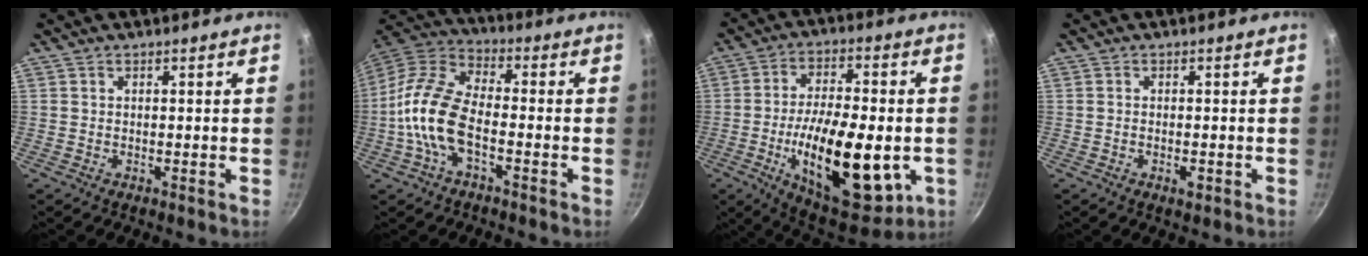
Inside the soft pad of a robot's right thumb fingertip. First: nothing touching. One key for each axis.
{"total": 13.1, "fx": -3.6, "fy": 6.4, "fz": 10.8, "tx": -0.206, "ty": 0.039, "tz": -0.087}
{"total": 23.6, "fx": -5.3, "fy": 10.4, "fz": 20.5, "tx": -0.308, "ty": 0.006, "tz": -0.077}
{"total": 1.7, "fx": -0.8, "fy": 0.6, "fz": 1.4, "tx": -0.025, "ty": 0.000, "tz": -0.014}